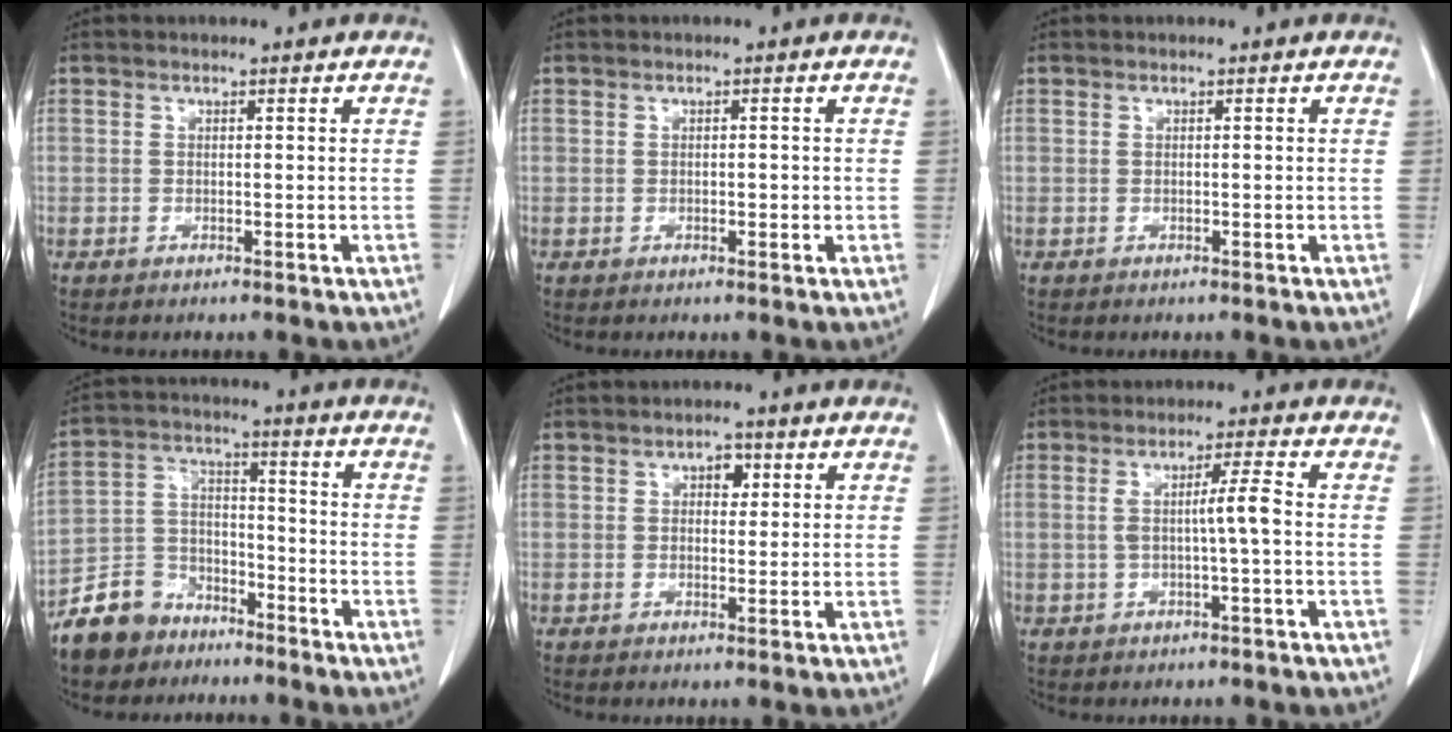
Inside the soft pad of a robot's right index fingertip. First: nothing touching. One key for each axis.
{"total": 1.6, "fx": -0.2, "fy": 0.9, "fz": 1.3, "tx": -0.027, "ty": 0.003, "tz": 0.000}
{"total": 0.0}
{"total": 10.4, "fx": -7.7, "fy": 6.5, "fz": 2.7, "tx": -0.071, "ty": 0.019, "tz": -0.146}
{"total": 3.0, "fx": 1.0, "fy": 1.9, "fz": 2.1, "tx": -0.037, "ty": 0.012, "tz": 0.017}
{"total": 4.7, "fx": -0.2, "fy": 0.1, "fz": 4.7, "tx": -0.086, "ty": 0.011, "tz": 0.000}